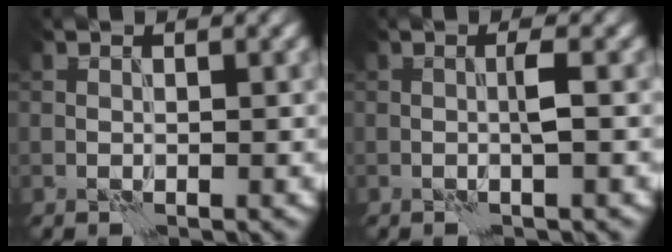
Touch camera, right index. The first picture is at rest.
{"total": 1.3, "force": [-0.2, -0.1, 1.3], "torque": [-0.024, 0.004, -0.005]}